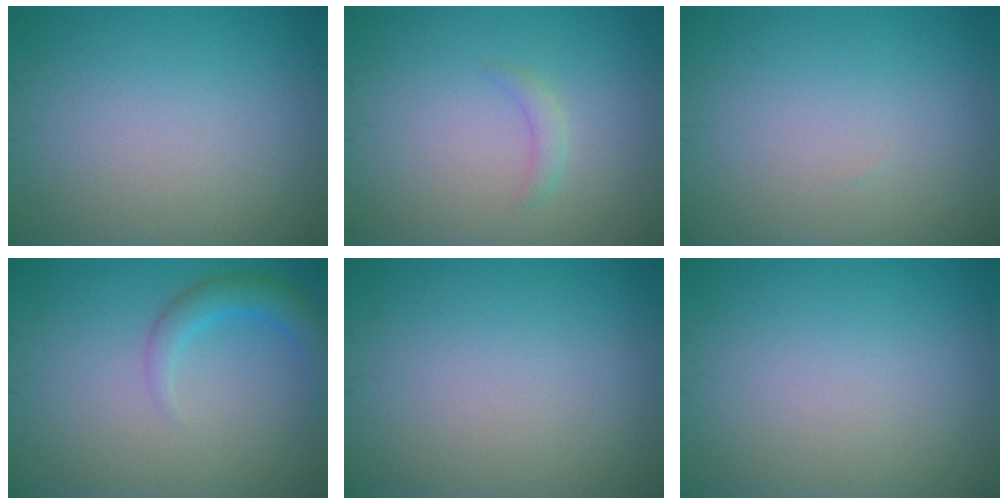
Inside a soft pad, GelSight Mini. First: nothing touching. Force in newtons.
{"total": 1.1, "press": 1.1, "slide": 0.1}
{"total": 0.0}
{"total": 2.7, "press": 2.7, "slide": 0.2}
{"total": 0.0}
{"total": 0.0}